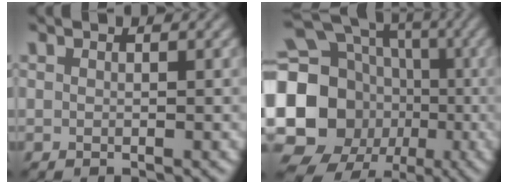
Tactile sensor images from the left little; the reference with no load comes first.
{"total": 21.2, "force": [-3.6, 19.0, 8.7], "torque": [-0.188, -0.001, -0.113]}